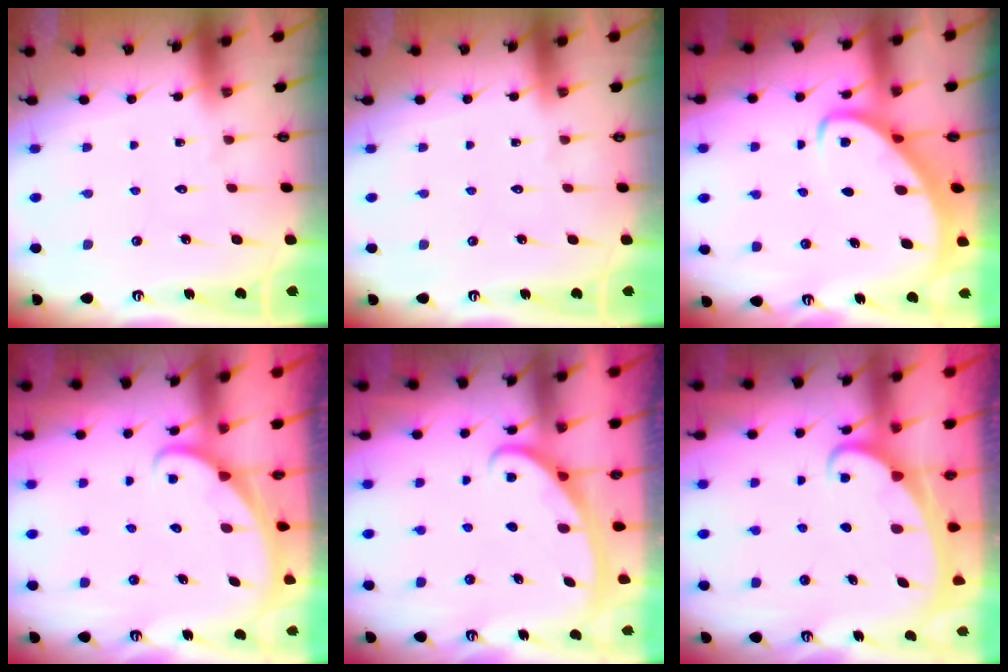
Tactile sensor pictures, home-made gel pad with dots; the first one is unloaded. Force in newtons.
{"total": 0.0}
{"total": 2.9, "press": 2.8, "slide": 0.4}
{"total": 2.1, "press": 2.1, "slide": 0.0}
{"total": 2.8, "press": 2.8, "slide": 0.4}
{"total": 2.1, "press": 2.1, "slide": 0.2}